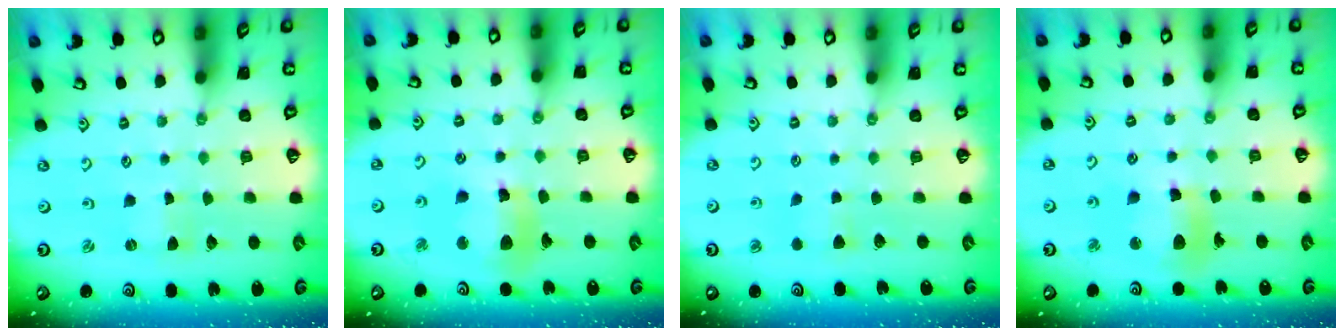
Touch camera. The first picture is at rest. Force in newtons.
{"total": 11.2, "press": 11.1, "slide": 1.5}
{"total": 4.1, "press": 4.1, "slide": 0.6}
{"total": 12.3, "press": 12.2, "slide": 1.7}